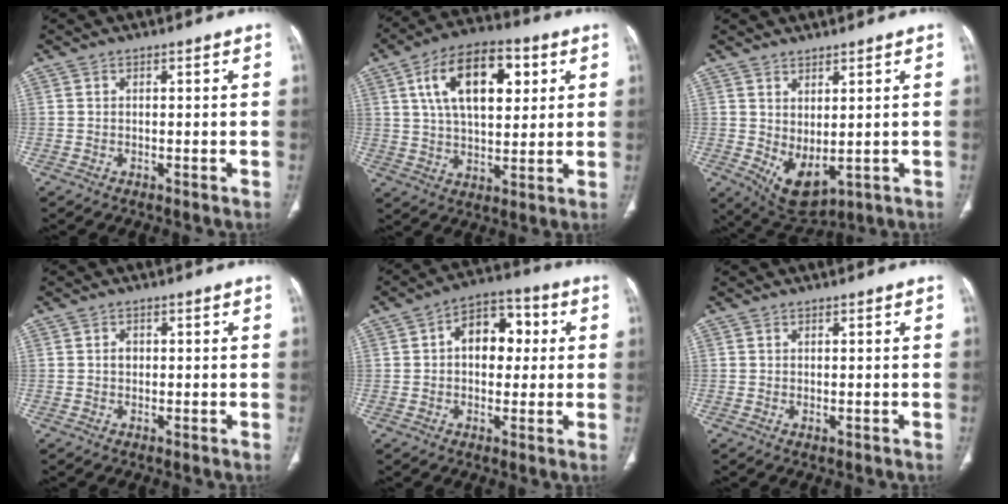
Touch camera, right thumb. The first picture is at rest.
{"total": 17.3, "force": [5.8, 9.2, 13.5], "torque": [-0.198, 0.000, 0.096]}
{"total": 7.2, "force": [0.3, 3.8, 6.1], "torque": [-0.095, -0.015, 0.032]}
{"total": 1.4, "force": [0.1, 1.2, 0.8], "torque": [-0.010, 0.004, 0.002]}
{"total": 11.1, "force": [1.8, 7.4, 8.1], "torque": [-0.083, 0.024, 0.022]}
{"total": 0.7, "force": [-0.1, 0.3, 0.6], "torque": [-0.012, -0.004, 0.001]}